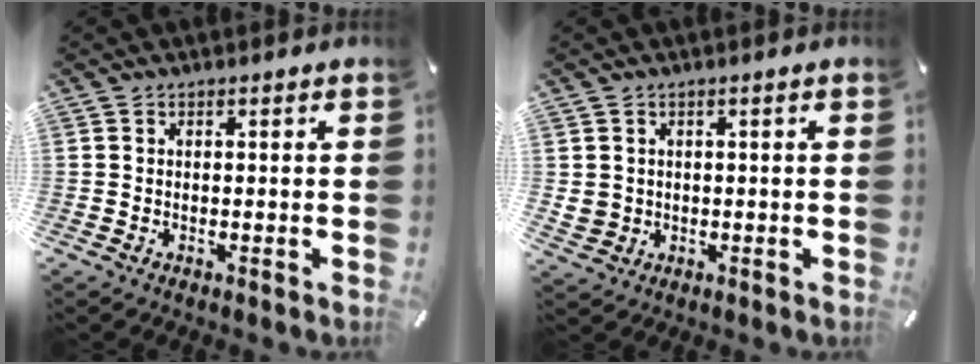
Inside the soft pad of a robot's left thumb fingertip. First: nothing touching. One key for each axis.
{"total": 3.2, "fx": 0.7, "fy": 3.1, "fz": 0.5, "tx": -0.016, "ty": 0.005, "tz": 0.014}